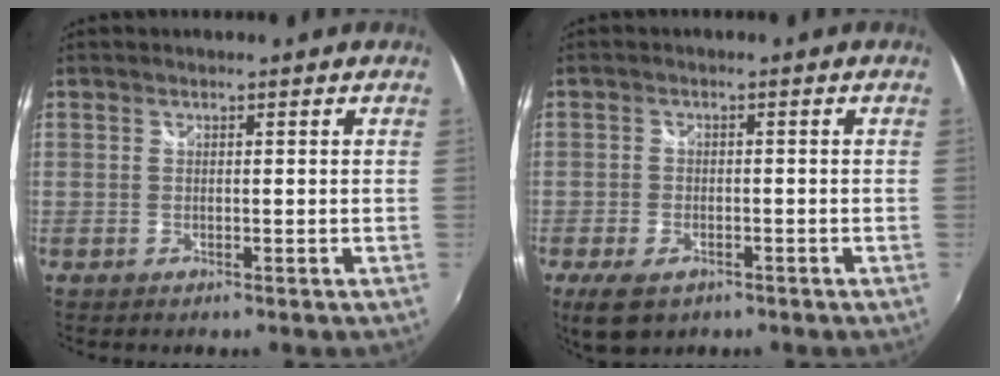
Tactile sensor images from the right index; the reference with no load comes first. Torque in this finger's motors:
{"motor_torque": [0.62, -0.46, 0.25, 0.03]}